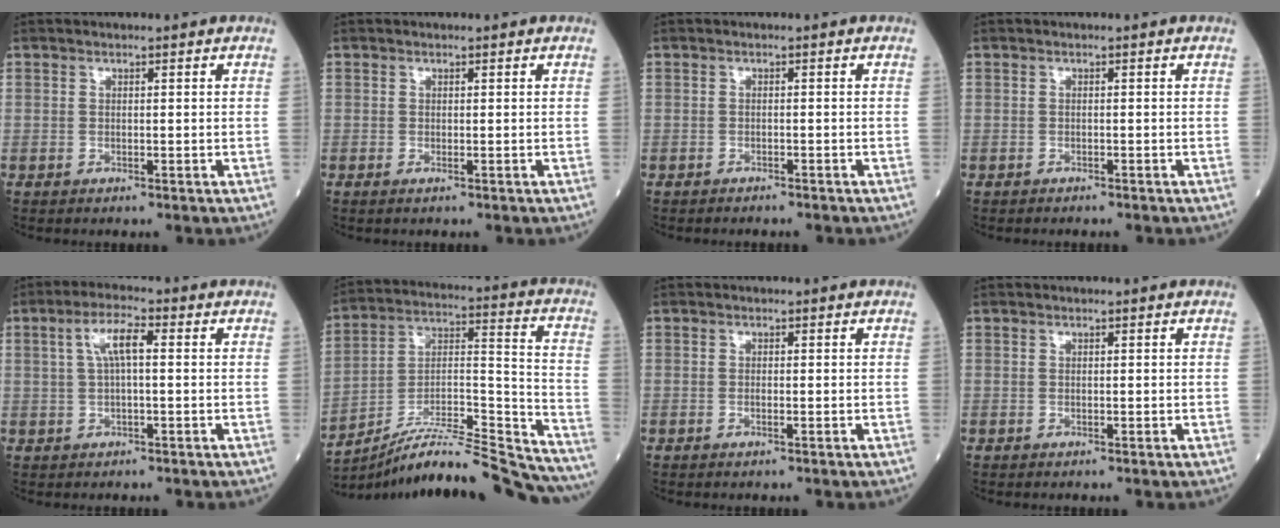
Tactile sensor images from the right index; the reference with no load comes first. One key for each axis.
{"total": 0.0}
{"total": 2.3, "fx": -2.2, "fy": 0.4, "fz": 0.6, "tx": -0.011, "ty": -0.003, "tz": -0.027}
{"total": 1.4, "fx": -1.2, "fy": 0.2, "fz": 0.5, "tx": -0.012, "ty": -0.003, "tz": -0.016}
{"total": 4.8, "fx": 0.8, "fy": 1.1, "fz": 4.6, "tx": -0.092, "ty": 0.019, "tz": 0.016}
{"total": 24.3, "fx": -23.0, "fy": 0.4, "fz": 7.8, "tx": -0.108, "ty": 0.021, "tz": -0.355}
{"total": 0.6, "fx": -0.1, "fy": 0.0, "fz": 0.6, "tx": -0.015, "ty": -0.001, "tz": 0.001}
{"total": 0.0}